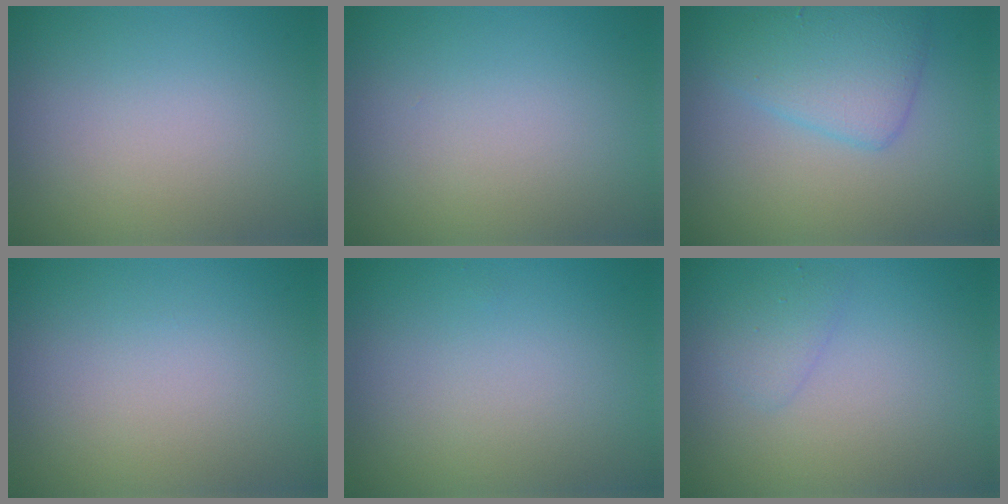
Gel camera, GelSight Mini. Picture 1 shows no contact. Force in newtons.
{"total": 0.0}
{"total": 4.0, "press": 4.0, "slide": 0.3}
{"total": 0.0}
{"total": 0.0}
{"total": 1.3, "press": 1.3, "slide": 0.0}